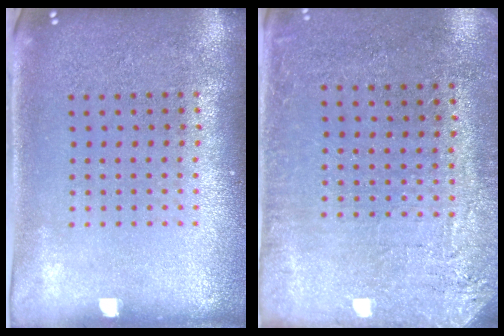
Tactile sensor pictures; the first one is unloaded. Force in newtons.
{"total": 2.7, "press": 2.4, "slide": 1.2}